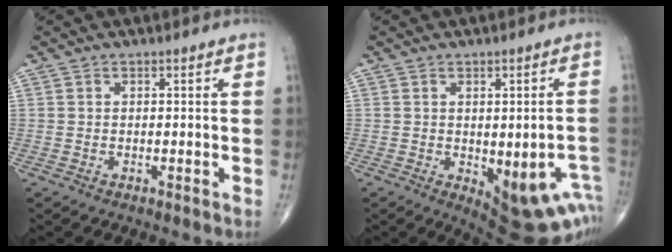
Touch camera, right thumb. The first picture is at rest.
{"total": 15.0, "force": [-5.1, 6.5, 12.6], "torque": [-0.102, 0.013, -0.045]}